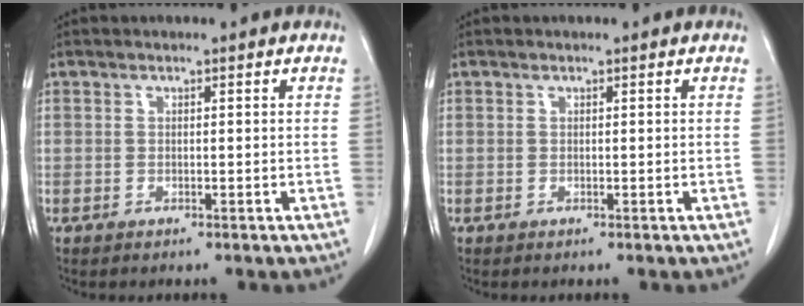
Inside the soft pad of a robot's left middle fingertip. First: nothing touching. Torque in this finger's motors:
{"motor_torque": [0.43, -0.35, -0.04, -0.01]}